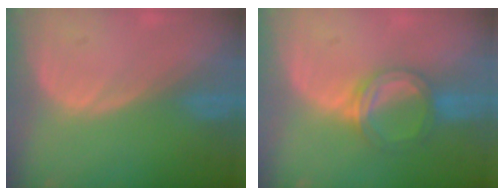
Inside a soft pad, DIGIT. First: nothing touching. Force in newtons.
{"total": 5.3, "press": 5.0, "slide": 1.7}